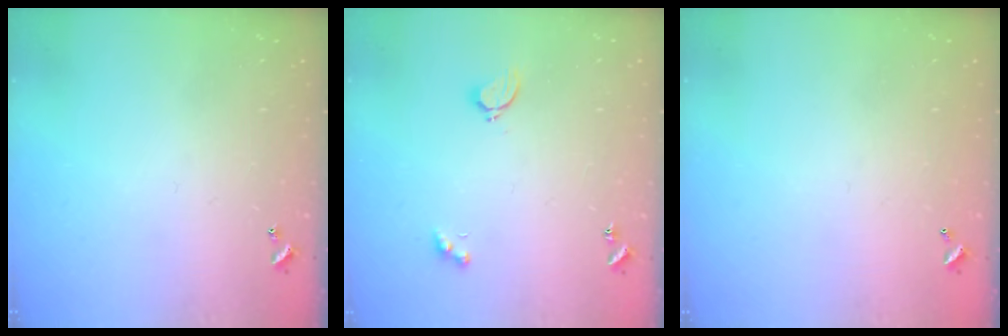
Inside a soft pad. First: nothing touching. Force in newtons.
{"total": 2.0, "press": 1.9, "slide": 0.5}
{"total": 2.8, "press": 2.8, "slide": 0.1}